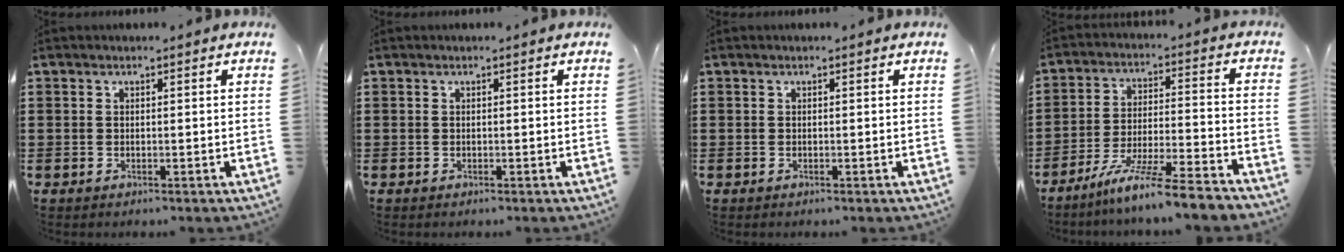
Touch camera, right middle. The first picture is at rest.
{"total": 0.0}
{"total": 0.0}
{"total": 9.5, "force": [-8.1, -0.5, 4.9], "torque": [-0.089, -0.001, -0.157]}